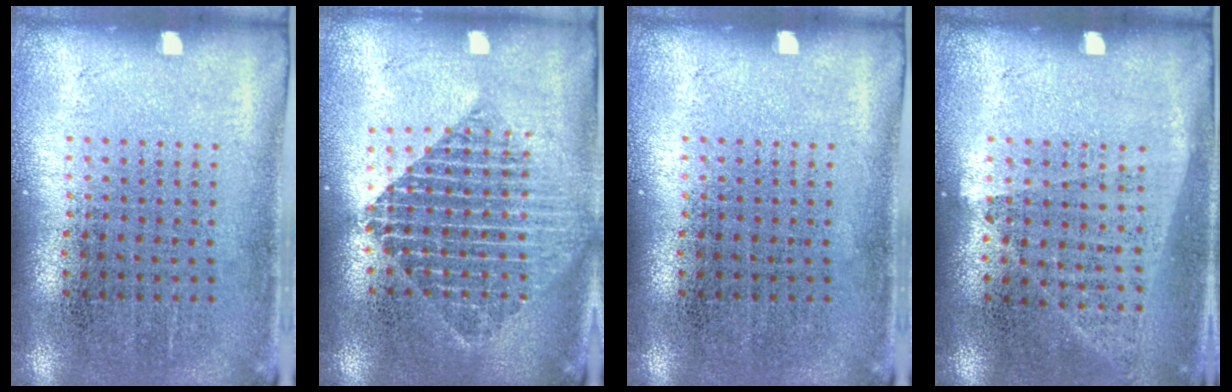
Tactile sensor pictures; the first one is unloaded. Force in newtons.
{"total": 1.8, "press": 1.6, "slide": 1.0}
{"total": 0.0}
{"total": 1.0, "press": 0.9, "slide": 0.5}